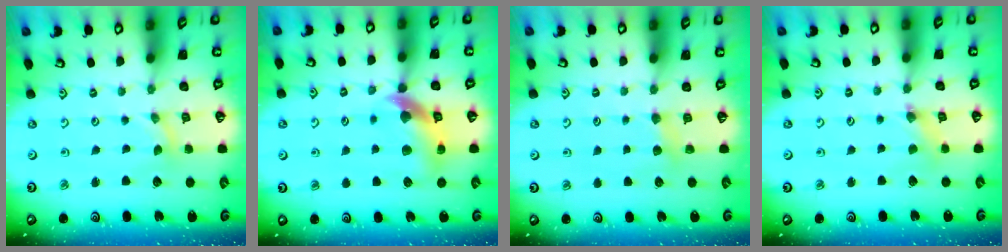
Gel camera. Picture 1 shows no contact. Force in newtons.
{"total": 11.4, "press": 11.2, "slide": 1.7}
{"total": 3.9, "press": 3.9, "slide": 0.5}
{"total": 1.8, "press": 1.8, "slide": 0.3}